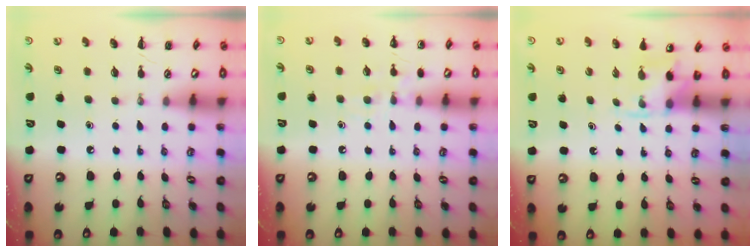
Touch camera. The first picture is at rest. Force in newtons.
{"total": 7.1, "press": 7.0, "slide": 1.1}
{"total": 2.6, "press": 2.5, "slide": 0.9}